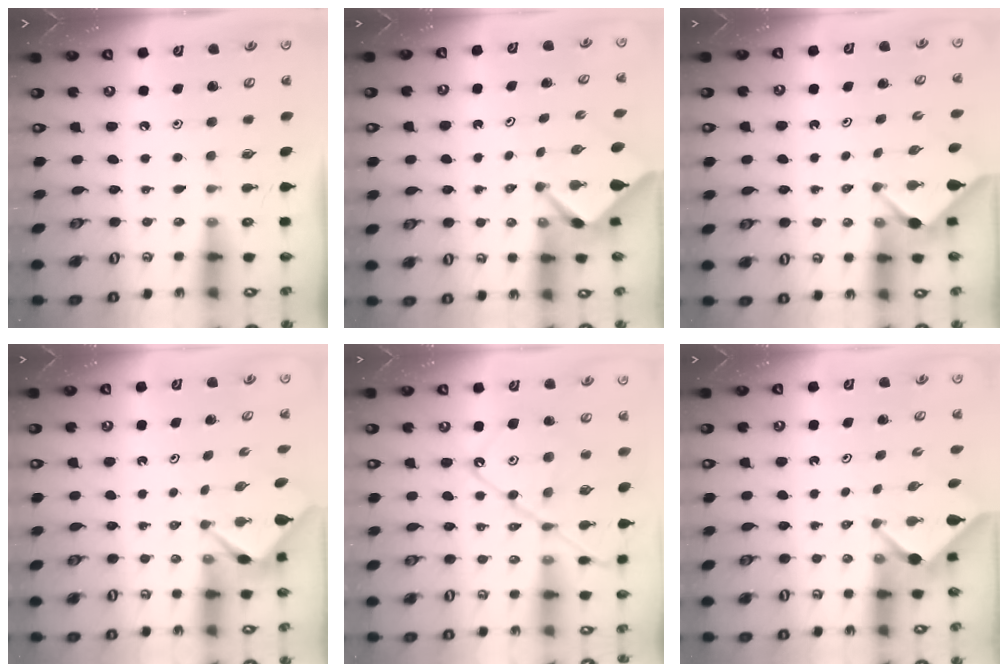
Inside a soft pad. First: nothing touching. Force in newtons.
{"total": 2.5, "press": 2.5, "slide": 0.2}
{"total": 3.0, "press": 2.9, "slide": 0.4}
{"total": 3.1, "press": 3.1, "slide": 0.3}
{"total": 15.3, "press": 15.2, "slide": 1.7}
{"total": 2.4, "press": 2.4, "slide": 0.3}